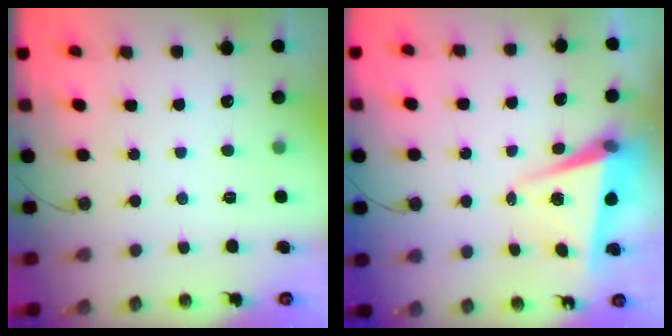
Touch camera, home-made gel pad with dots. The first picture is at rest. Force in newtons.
{"total": 5.6, "press": 5.1, "slide": 2.3}